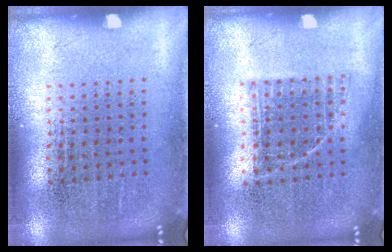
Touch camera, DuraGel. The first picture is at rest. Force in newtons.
{"total": 0.8, "press": 0.7, "slide": 0.5}